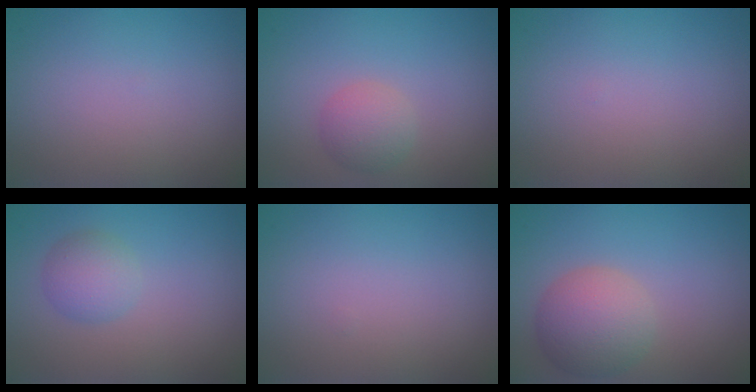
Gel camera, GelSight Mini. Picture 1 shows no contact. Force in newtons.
{"total": 2.3, "press": 2.3, "slide": 0.1}
{"total": 0.0}
{"total": 2.4, "press": 2.4, "slide": 0.1}
{"total": 0.0}
{"total": 4.8, "press": 4.8, "slide": 0.2}